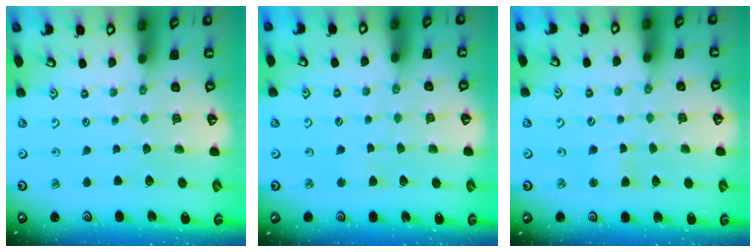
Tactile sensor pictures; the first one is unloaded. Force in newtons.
{"total": 1.8, "press": 1.7, "slide": 0.3}
{"total": 3.0, "press": 3.0, "slide": 0.4}